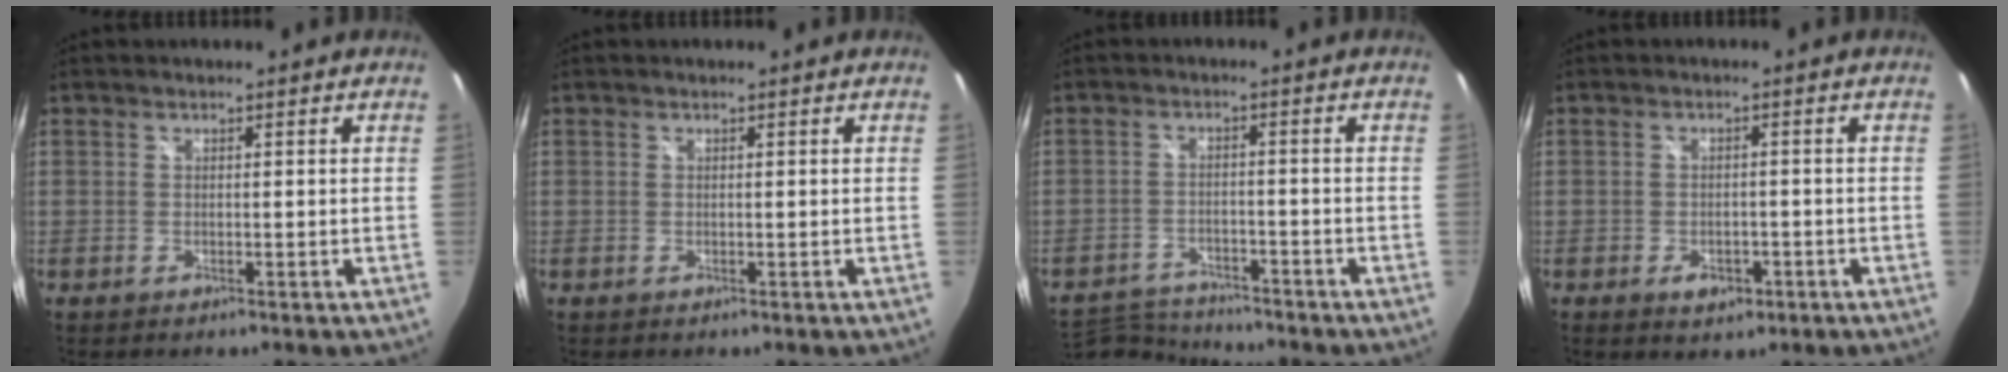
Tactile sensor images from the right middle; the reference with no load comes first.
{"total": 0.0}
{"total": 10.2, "force": [-9.7, 2.1, 2.3], "torque": [-0.070, -0.002, -0.162]}
{"total": 3.8, "force": [-1.9, 2.4, 2.2], "torque": [-0.042, -0.001, -0.022]}